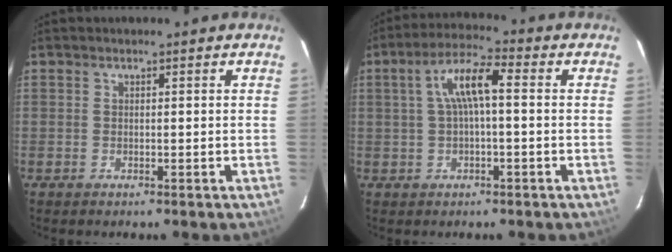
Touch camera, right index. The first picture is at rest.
{"total": 7.2, "force": [0.6, 1.8, 7.0], "torque": [-0.135, 0.020, 0.014]}